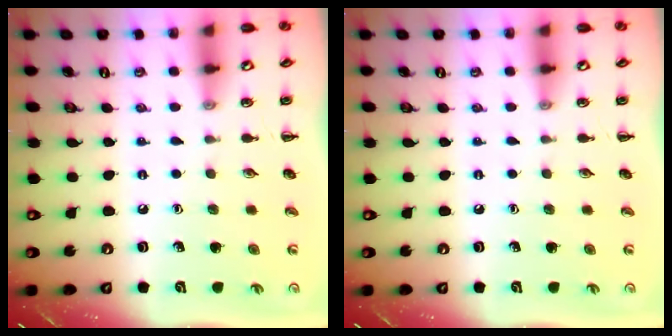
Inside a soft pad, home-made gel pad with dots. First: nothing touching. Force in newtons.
{"total": 0.0}